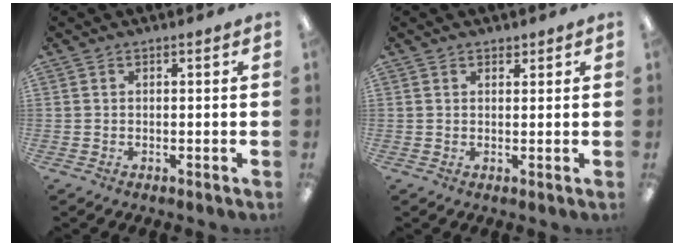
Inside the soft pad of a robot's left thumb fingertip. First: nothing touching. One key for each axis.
{"total": 1.6, "fx": 1.2, "fy": 0.8, "fz": 0.6, "tx": -0.004, "ty": -0.002, "tz": 0.020}